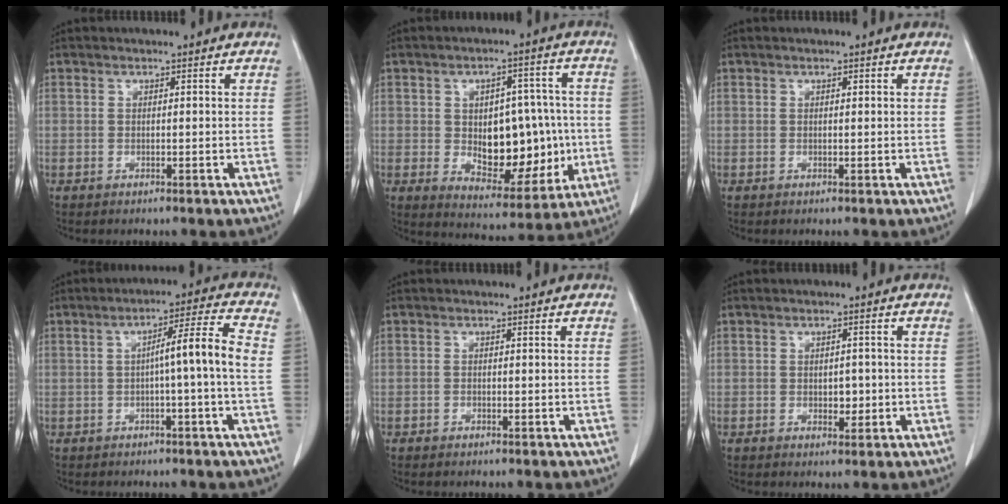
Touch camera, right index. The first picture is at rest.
{"total": 14.1, "force": [-0.7, 7.9, 11.7], "torque": [-0.170, 0.017, 0.012]}
{"total": 0.0}
{"total": 7.1, "force": [-0.4, -1.1, 7.0], "torque": [-0.105, 0.017, -0.006]}
{"total": 0.6, "force": [-0.5, 0.2, 0.3], "torque": [-0.010, -0.001, -0.008]}
{"total": 2.5, "force": [-0.4, 1.6, 1.9], "torque": [-0.023, 0.002, 0.001]}